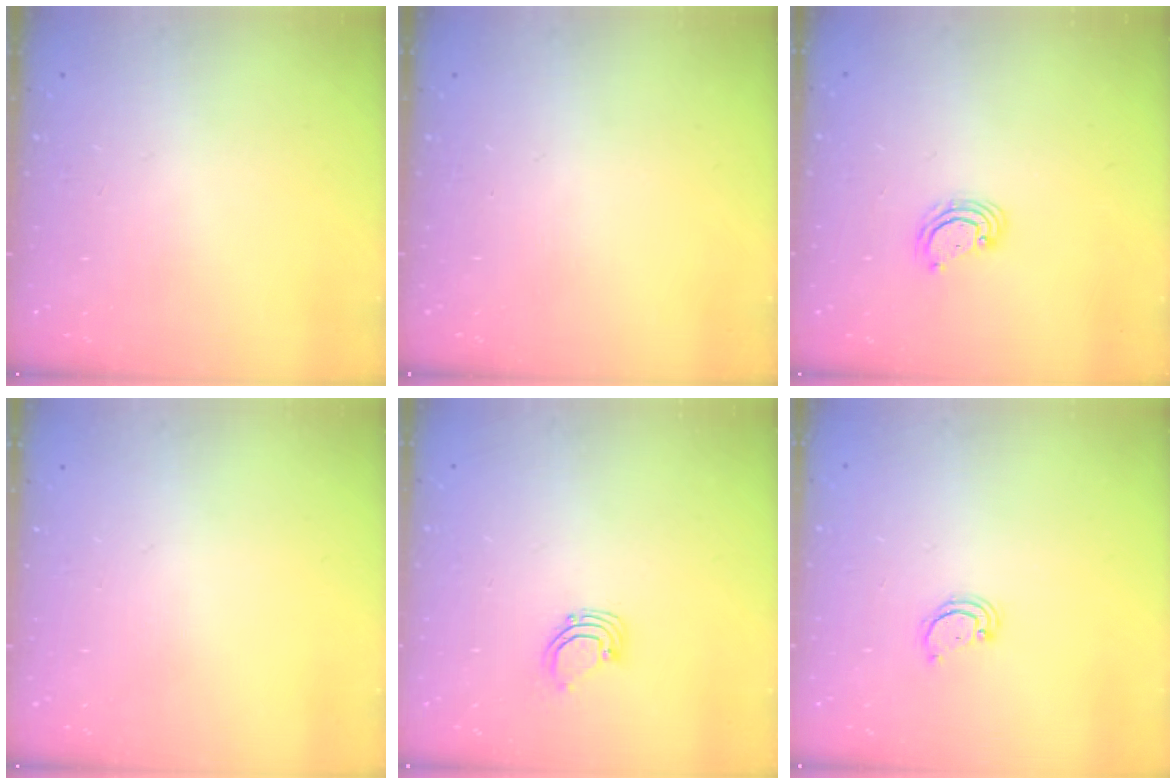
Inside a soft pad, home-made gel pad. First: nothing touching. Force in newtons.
{"total": 0.0}
{"total": 3.2, "press": 3.2, "slide": 0.3}
{"total": 0.0}
{"total": 2.7, "press": 2.7, "slide": 0.2}
{"total": 2.2, "press": 2.2, "slide": 0.2}